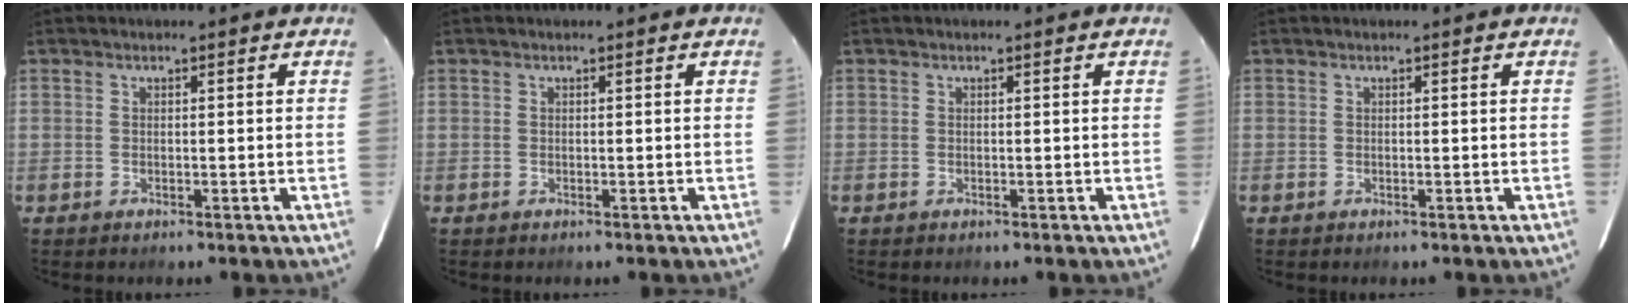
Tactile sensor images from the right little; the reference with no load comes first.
{"total": 0.0}
{"total": 0.0}
{"total": 0.0}